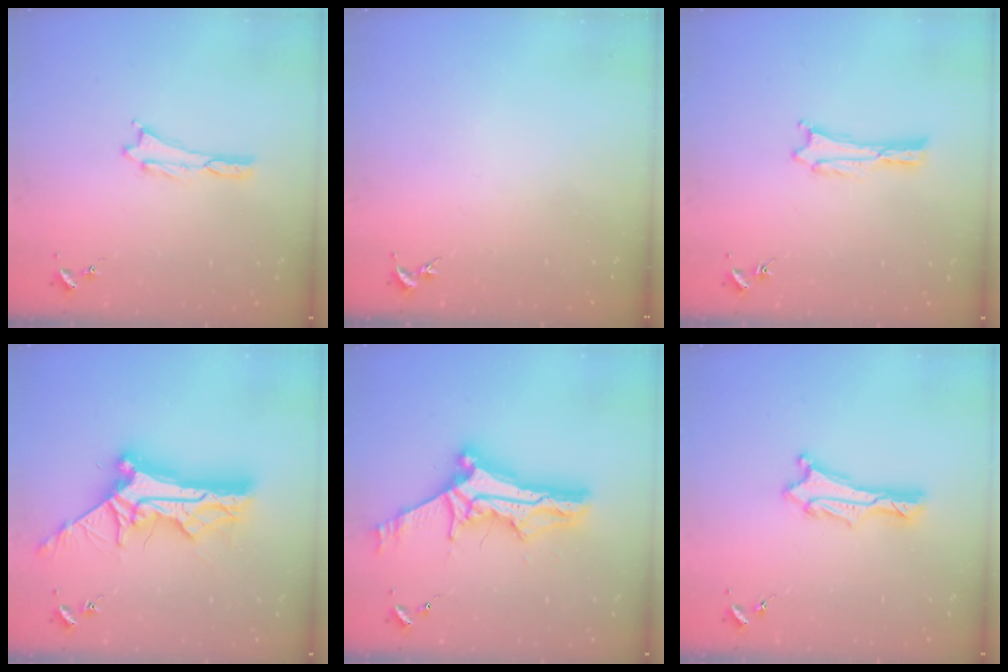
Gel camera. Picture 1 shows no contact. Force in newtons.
{"total": 0.0}
{"total": 0.0}
{"total": 12.0, "press": 12.0, "slide": 1.2}
{"total": 12.3, "press": 12.2, "slide": 1.0}
{"total": 1.5, "press": 1.5, "slide": 0.1}